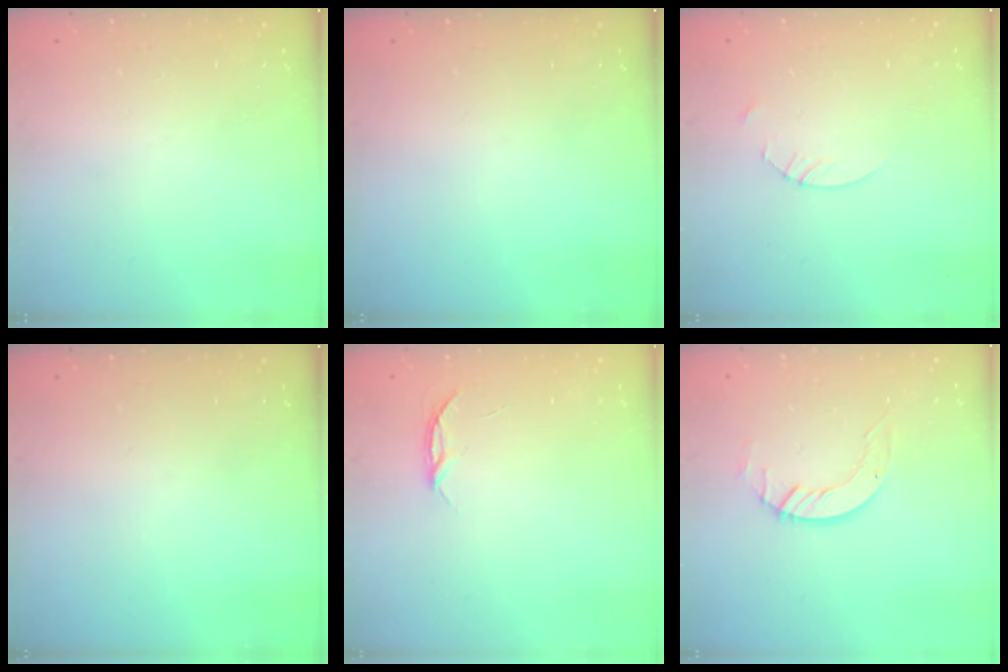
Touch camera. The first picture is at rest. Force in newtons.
{"total": 0.0}
{"total": 1.4, "press": 1.4, "slide": 0.2}
{"total": 0.0}
{"total": 3.6, "press": 3.6, "slide": 0.5}
{"total": 4.1, "press": 4.1, "slide": 0.1}